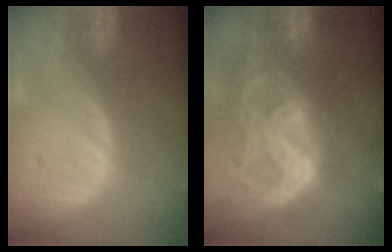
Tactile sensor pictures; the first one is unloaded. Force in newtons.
{"total": 11.3, "press": 9.6, "slide": 6.0}